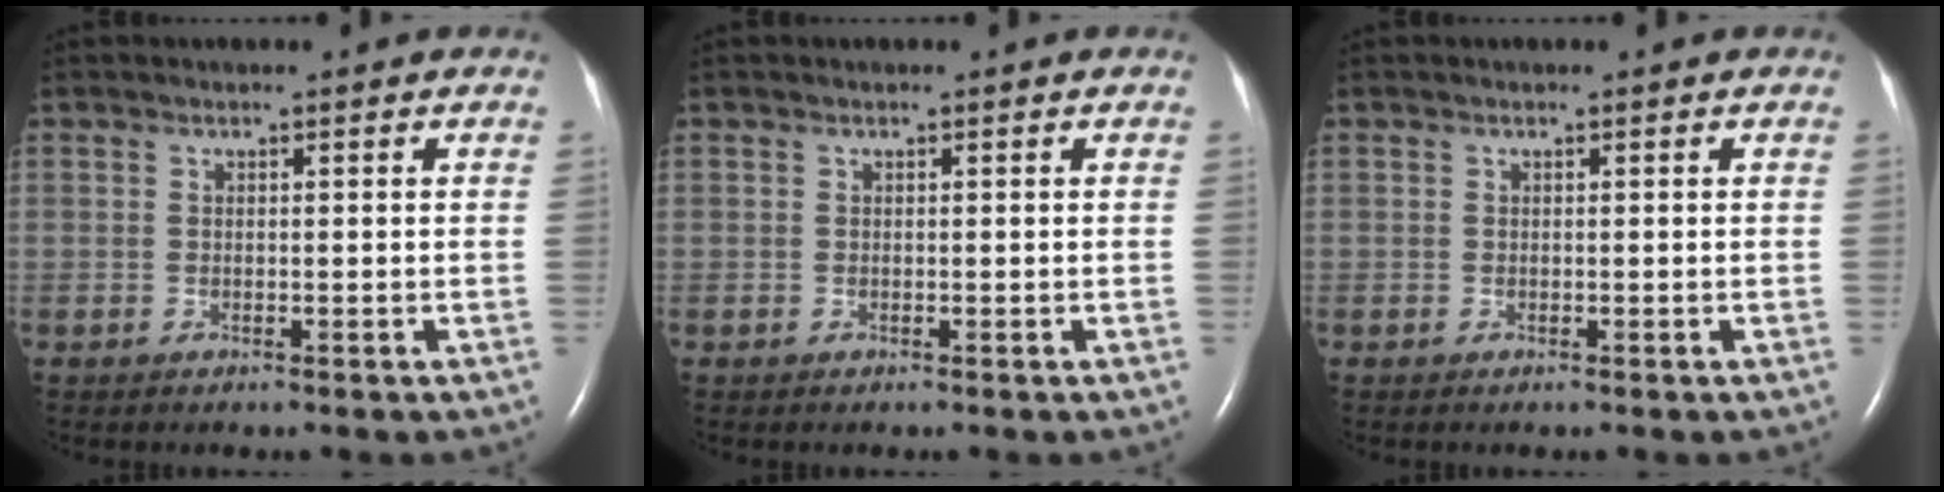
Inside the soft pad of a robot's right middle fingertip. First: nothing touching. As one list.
[{"total": 0.0}, {"total": 0.0}]